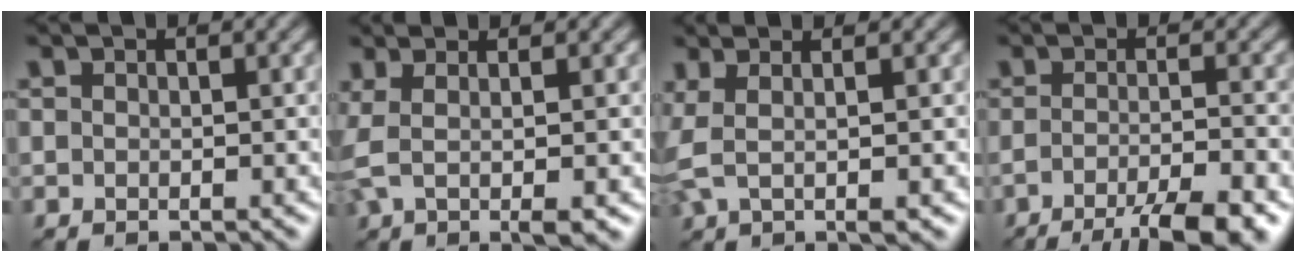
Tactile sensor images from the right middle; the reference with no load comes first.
{"total": 3.5, "force": [-0.8, 0.5, 3.3], "torque": [-0.079, 0.001, -0.013]}
{"total": 2.8, "force": [-0.4, 0.5, 2.7], "torque": [-0.073, 0.001, -0.005]}
{"total": 7.0, "force": [-4.8, 0.7, 5.0], "torque": [-0.076, -0.009, -0.074]}